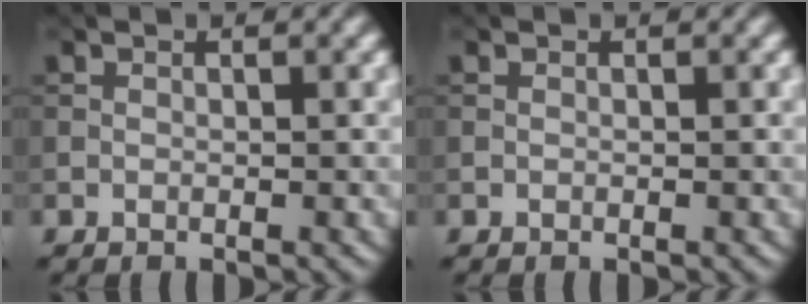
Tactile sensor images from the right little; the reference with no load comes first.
{"total": 0.0}